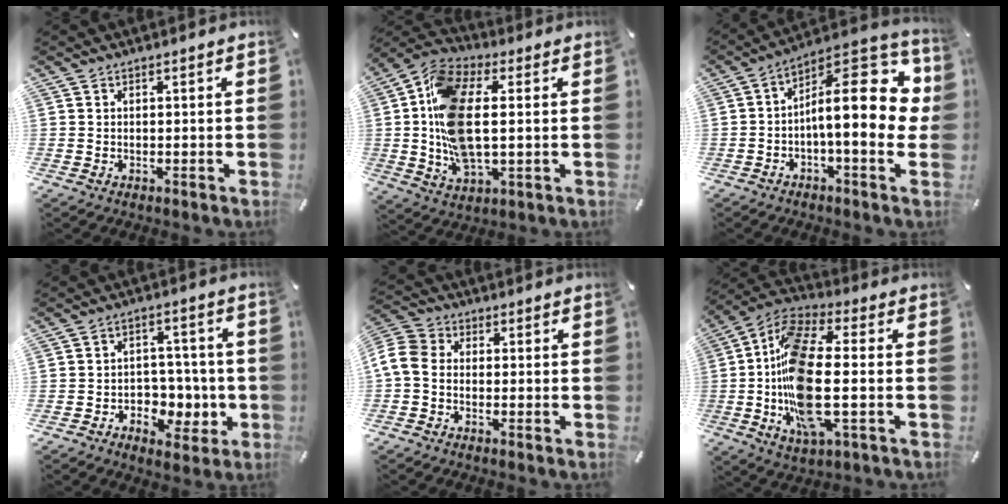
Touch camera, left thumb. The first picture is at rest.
{"total": 16.0, "force": [0.8, 8.5, 13.5], "torque": [-0.292, -0.004, 0.020]}
{"total": 21.1, "force": [1.4, 8.7, 19.2], "torque": [-0.266, -0.026, 0.028]}
{"total": 7.2, "force": [-1.9, 6.3, 3.0], "torque": [-0.024, 0.003, -0.030]}
{"total": 6.0, "force": [-1.4, 4.4, 3.9], "torque": [-0.095, 0.008, -0.026]}
{"total": 18.8, "force": [-2.0, 7.4, 17.2], "torque": [-0.367, -0.011, -0.036]}